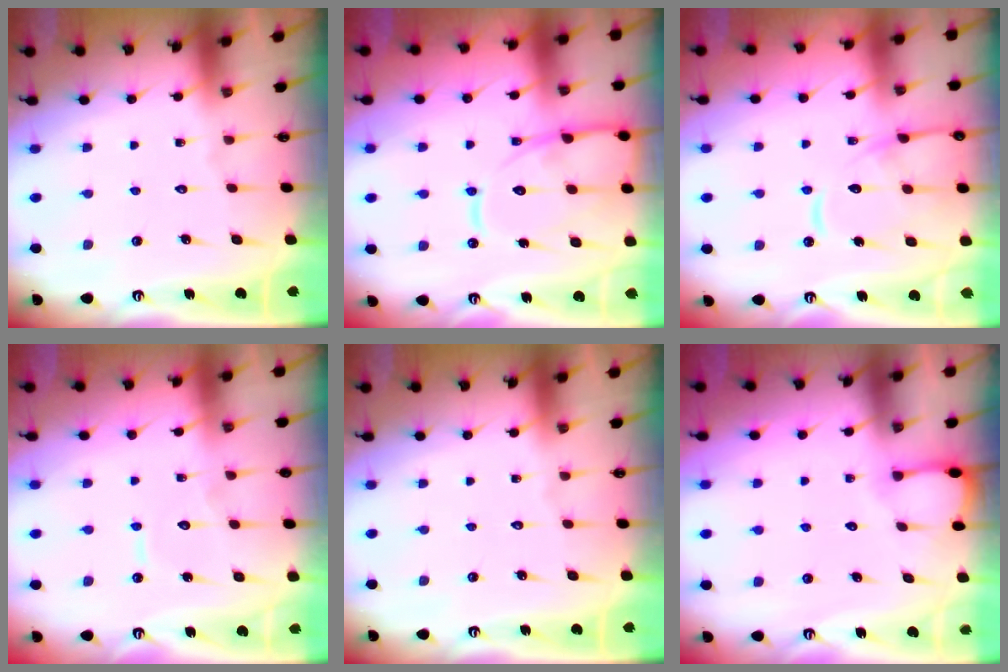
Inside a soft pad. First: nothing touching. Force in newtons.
{"total": 14.0, "press": 13.9, "slide": 1.3}
{"total": 12.1, "press": 12.0, "slide": 1.3}
{"total": 5.7, "press": 5.7, "slide": 0.4}
{"total": 0.0}
{"total": 2.0, "press": 2.0, "slide": 0.3}